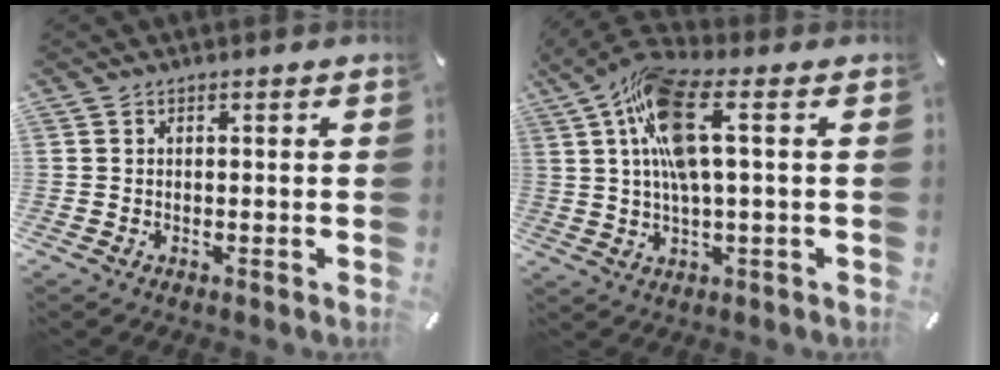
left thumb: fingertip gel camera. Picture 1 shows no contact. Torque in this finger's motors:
{"motor_torque": [2.55, 2.45, 2.13, -0.64, 0.76]}